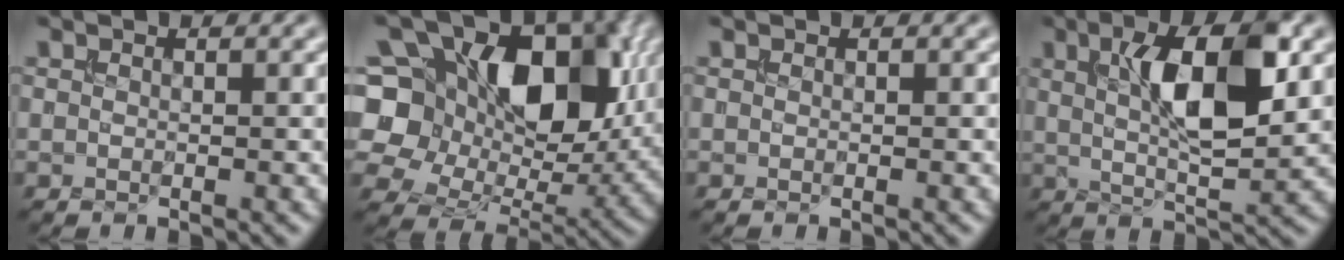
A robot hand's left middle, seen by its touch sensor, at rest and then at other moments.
{"total": 13.7, "force": [3.0, 9.8, 9.2], "torque": [-0.159, 0.021, 0.049]}
{"total": 0.0}
{"total": 8.4, "force": [2.3, 2.6, 7.7], "torque": [-0.123, 0.004, 0.039]}